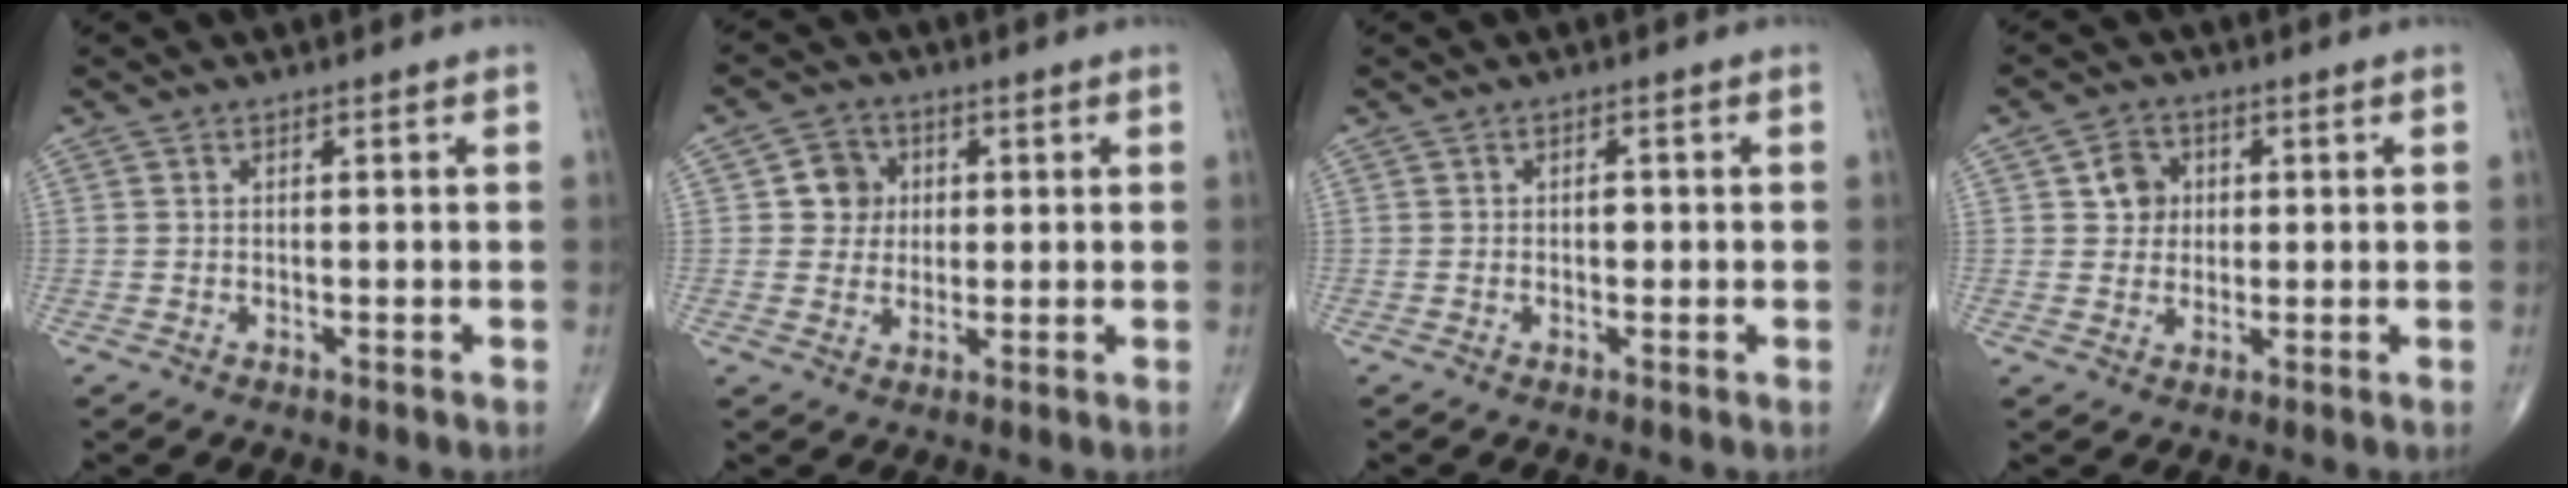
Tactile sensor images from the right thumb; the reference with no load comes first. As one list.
[{"total": 5.7, "force": [1.2, 5.2, 1.8], "torque": [0.003, 0.004, 0.015]}, {"total": 1.3, "force": [0.0, 0.8, 1.0], "torque": [-0.007, 0.003, -0.002]}, {"total": 4.8, "force": [1.1, 4.3, 2.0], "torque": [-0.007, 0.000, 0.015]}]